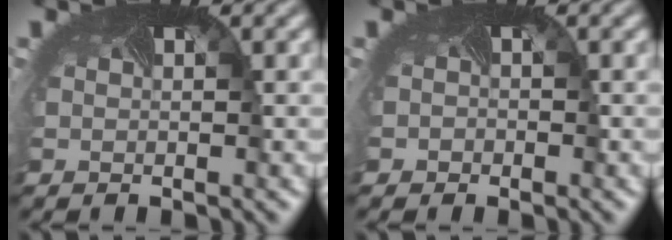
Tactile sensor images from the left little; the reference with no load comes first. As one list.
[{"total": 1.1, "force": [-0.4, 1.1, 0.0], "torque": [0.010, -0.005, -0.014]}]